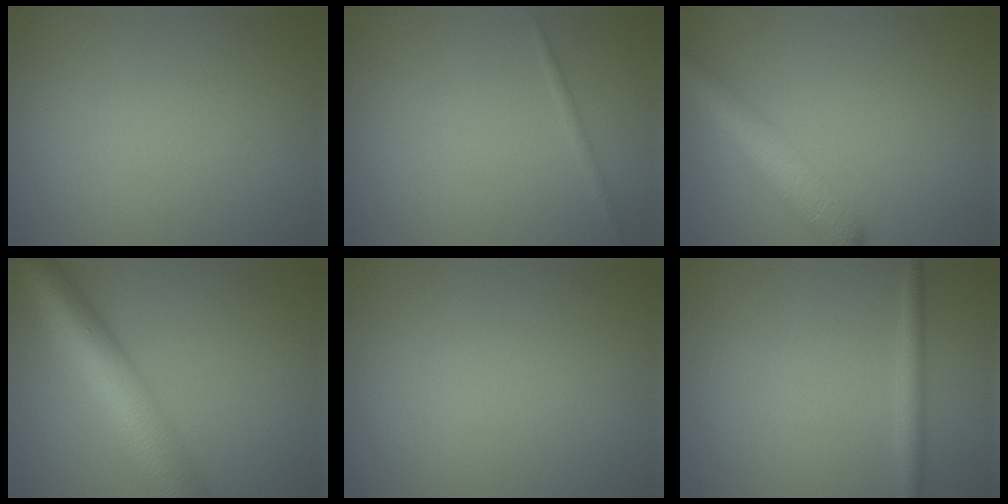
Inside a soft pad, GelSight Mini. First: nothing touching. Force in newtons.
{"total": 0.7, "press": 0.7, "slide": 0.0}
{"total": 4.5, "press": 4.5, "slide": 0.2}
{"total": 9.0, "press": 9.0, "slide": 0.3}
{"total": 0.0}
{"total": 1.8, "press": 1.8, "slide": 0.1}